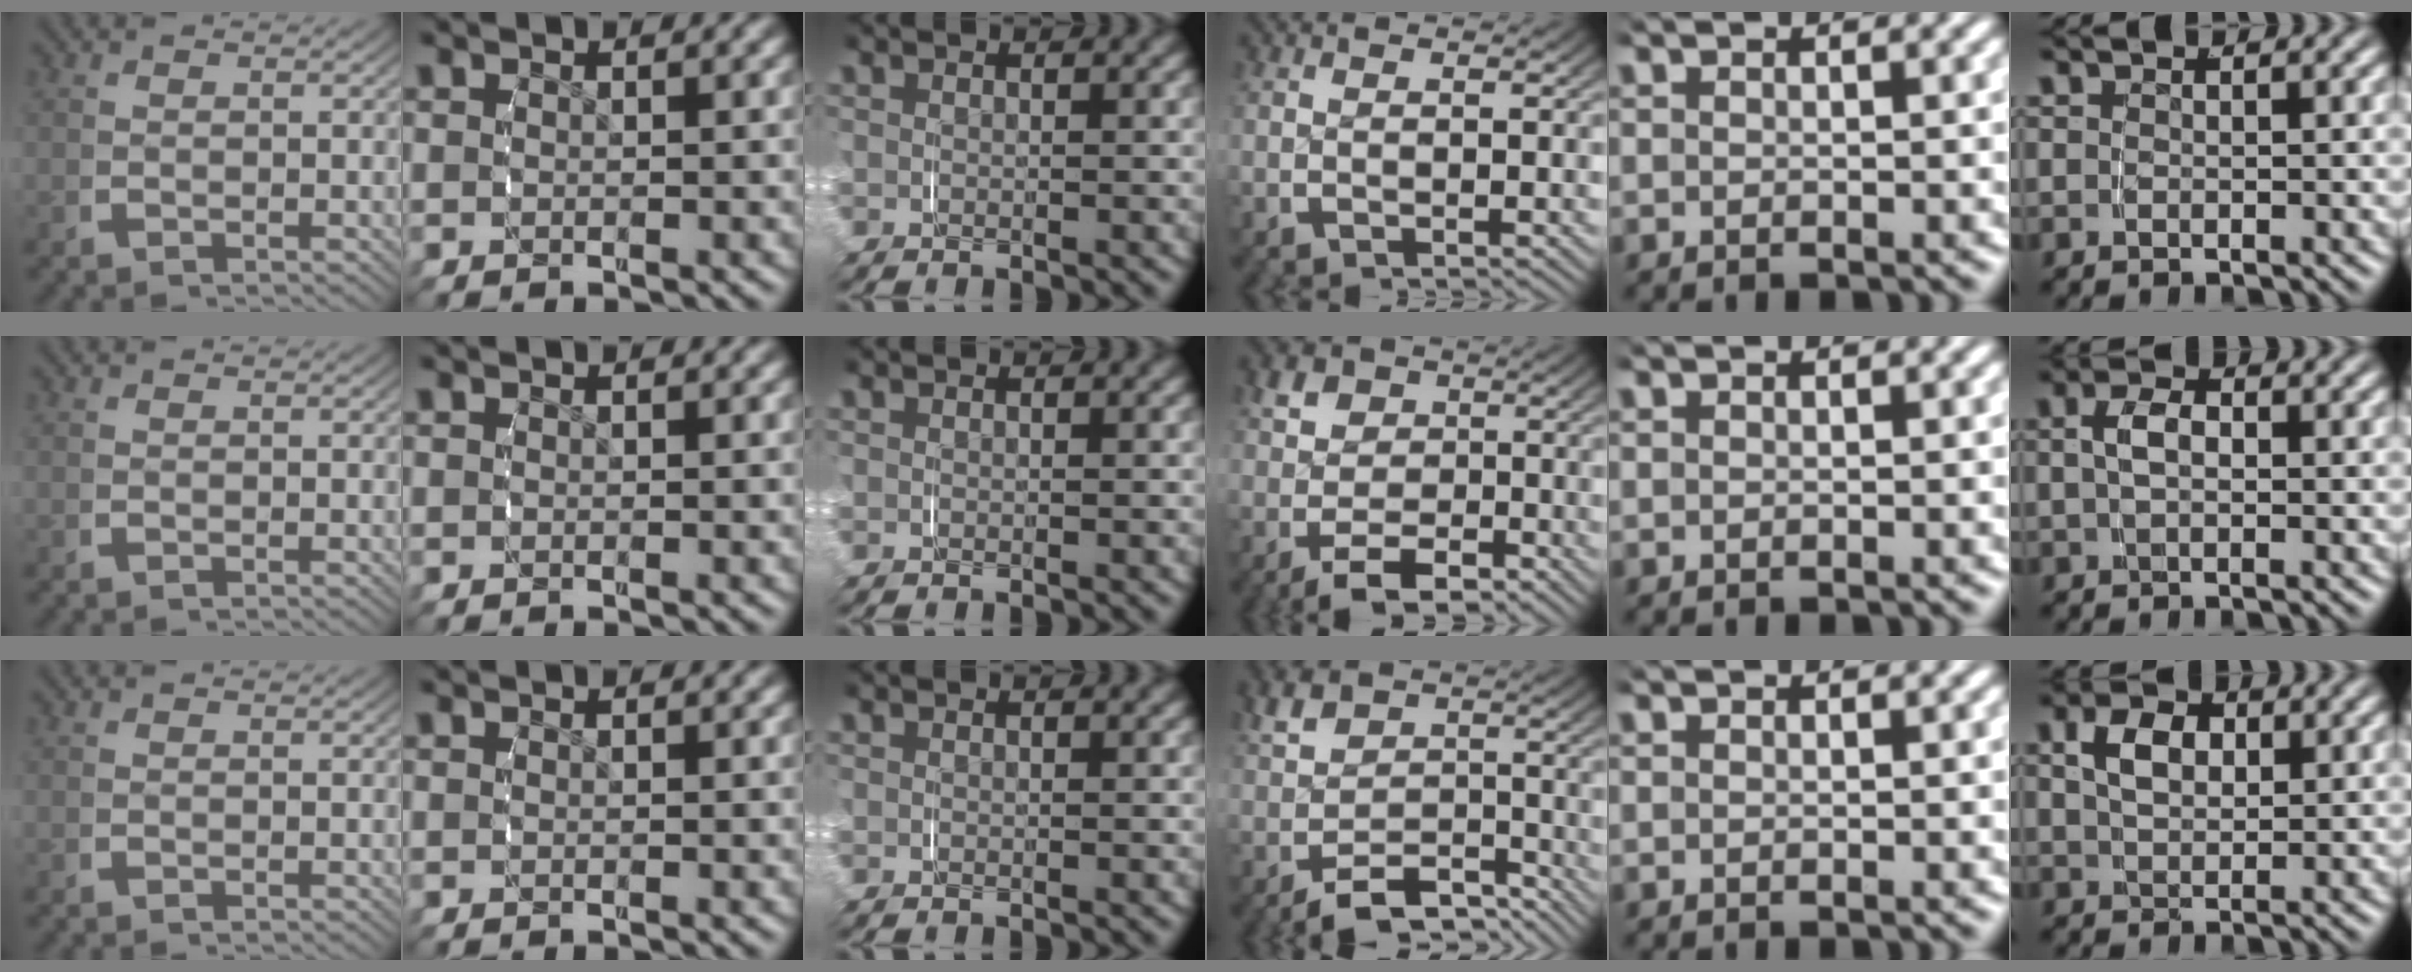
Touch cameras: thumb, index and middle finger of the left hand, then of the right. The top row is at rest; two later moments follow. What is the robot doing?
{"motion": "grasp_and_lifting", "object": "ribbon"}